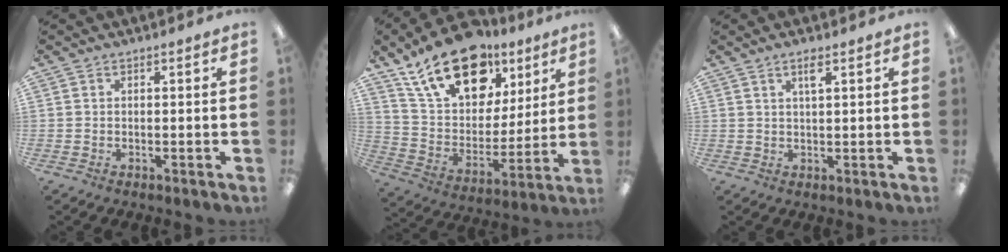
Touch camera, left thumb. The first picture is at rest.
{"total": 21.3, "force": [13.5, 12.0, 11.4], "torque": [-0.197, -0.064, 0.243]}
{"total": 2.8, "force": [1.8, 0.5, 2.0], "torque": [-0.038, 0.000, 0.028]}